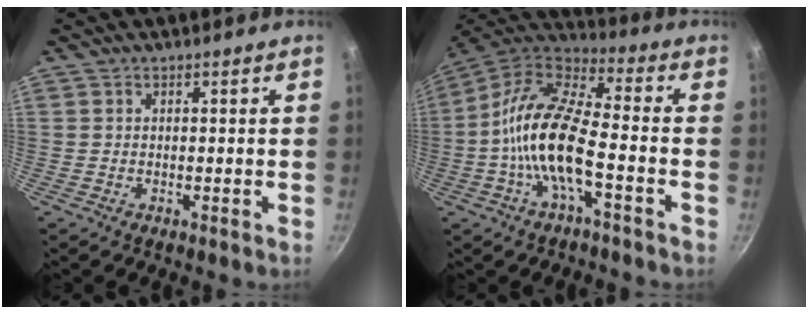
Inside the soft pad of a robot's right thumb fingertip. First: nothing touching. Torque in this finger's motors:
{"motor_torque": [0.05, 1.57, 2.03, -0.74, 0.74]}